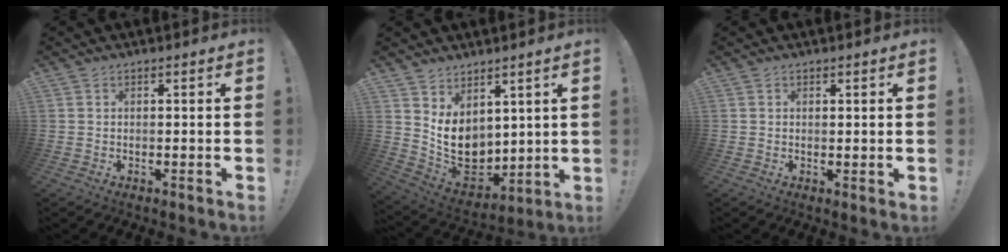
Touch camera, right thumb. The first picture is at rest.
{"total": 10.3, "force": [2.7, 8.0, 5.7], "torque": [-0.096, -0.046, 0.065]}
{"total": 0.8, "force": [0.7, 0.2, 0.4], "torque": [0.004, -0.005, 0.011]}